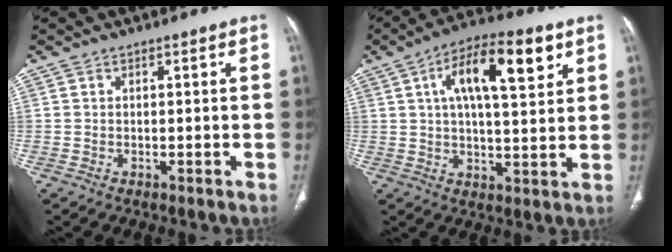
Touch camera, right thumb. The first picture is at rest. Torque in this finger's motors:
{"motor_torque": [0.64, 0.71, 0.27, 0.14, 0.11]}